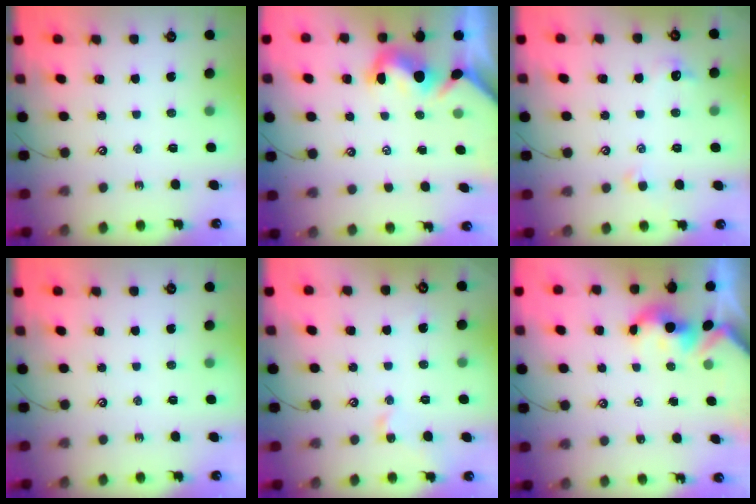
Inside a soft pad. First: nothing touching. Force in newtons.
{"total": 1.5, "press": 1.2, "slide": 0.9}
{"total": 1.0, "press": 0.8, "slide": 0.6}
{"total": 0.0}
{"total": 1.3, "press": 1.3, "slide": 0.1}
{"total": 1.5, "press": 1.5, "slide": 0.2}